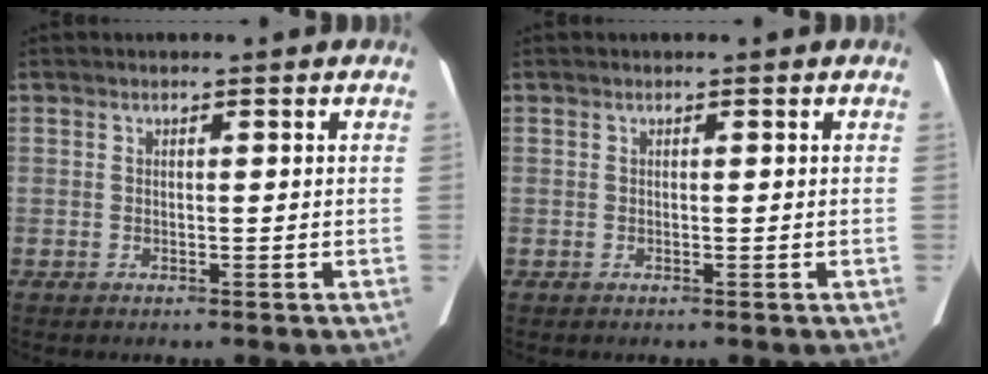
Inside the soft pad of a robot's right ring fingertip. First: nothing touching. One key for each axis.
{"total": 0.0}